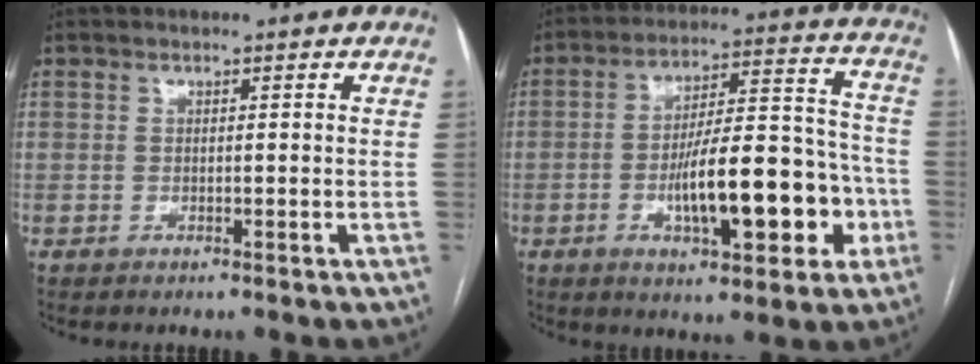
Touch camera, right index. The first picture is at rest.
{"total": 16.6, "force": [-5.0, 4.8, 15.0], "torque": [-0.234, 0.026, -0.070]}